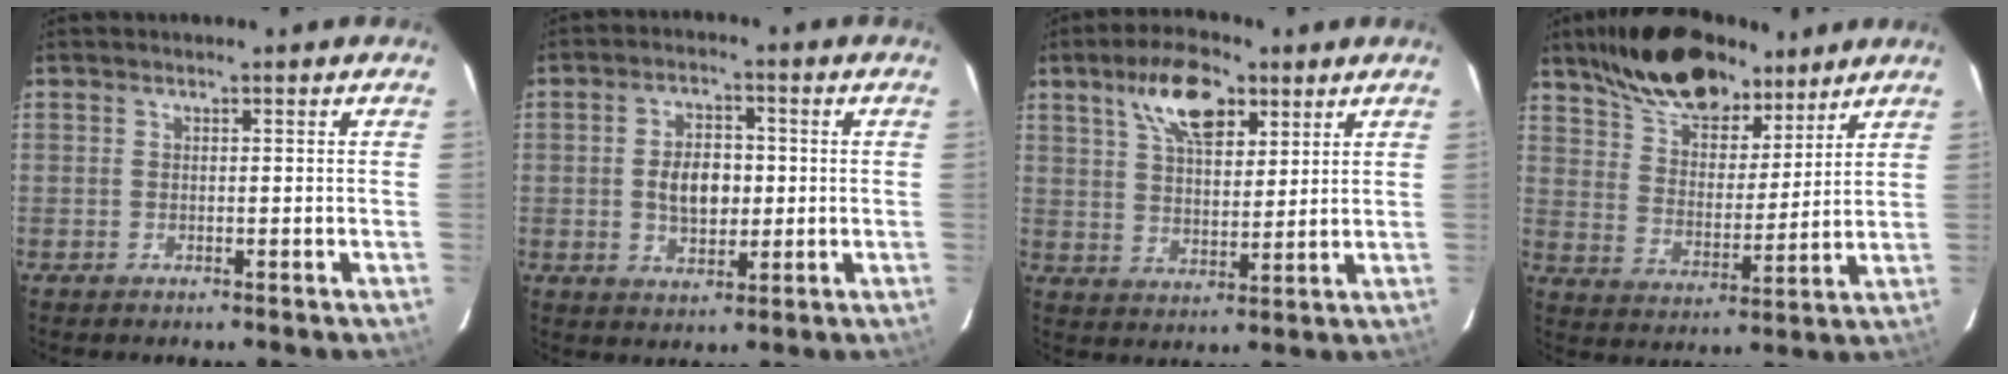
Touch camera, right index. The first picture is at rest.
{"total": 7.4, "force": [-0.1, 4.5, 5.8], "torque": [-0.108, 0.008, 0.003]}
{"total": 11.1, "force": [6.2, 5.0, 7.8], "torque": [-0.138, 0.018, 0.110]}
{"total": 18.6, "force": [13.3, 9.0, 9.5], "torque": [-0.179, 0.050, 0.236]}